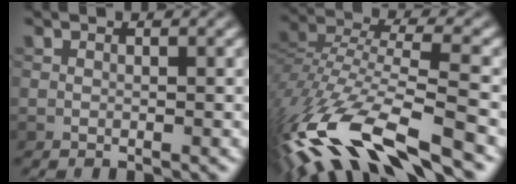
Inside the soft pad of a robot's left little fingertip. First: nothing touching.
{"total": 14.2, "force": [-9.3, 4.0, 10.0], "torque": [-0.219, -0.005, -0.165]}